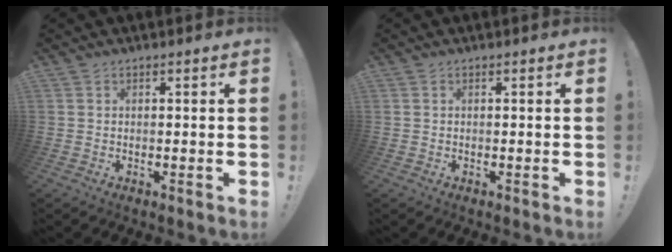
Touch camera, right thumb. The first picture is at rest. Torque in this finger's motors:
{"motor_torque": [-0.06, -0.07, -0.38, 0.02, 0.05]}